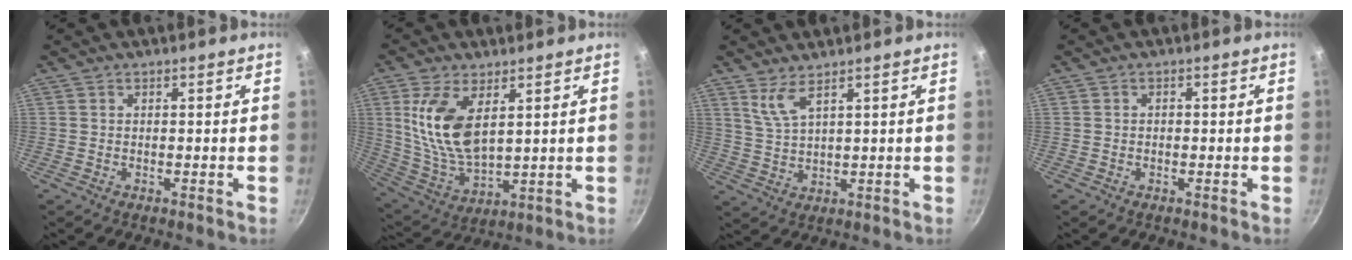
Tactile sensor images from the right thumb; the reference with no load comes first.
{"total": 13.8, "force": [4.2, 6.9, 11.2], "torque": [-0.215, -0.030, 0.094]}
{"total": 4.5, "force": [3.0, 1.0, 3.2], "torque": [-0.064, -0.028, 0.068]}
{"total": 0.7, "force": [-0.2, 0.5, 0.4], "torque": [-0.006, 0.005, -0.002]}